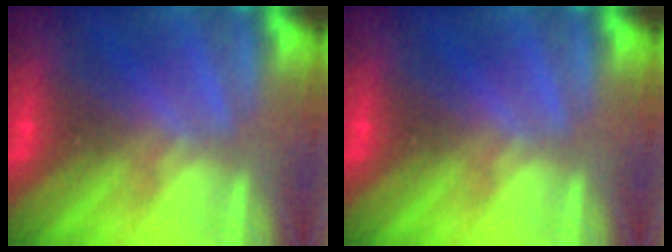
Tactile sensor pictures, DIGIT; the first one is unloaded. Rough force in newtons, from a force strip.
{"total": 0.0}